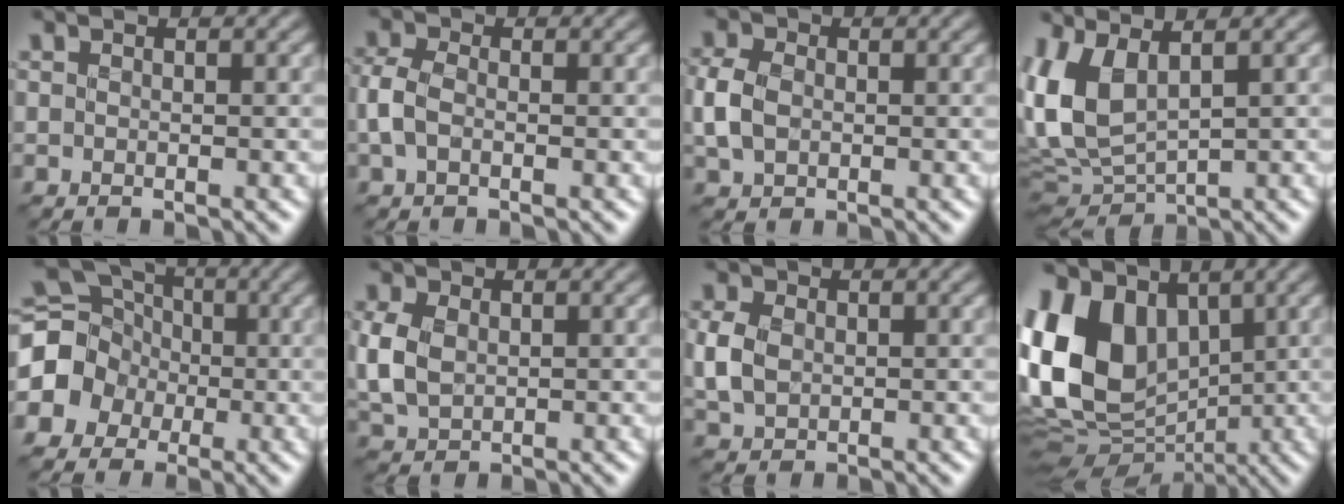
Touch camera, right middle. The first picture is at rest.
{"total": 2.2, "force": [-0.7, 1.3, 1.6], "torque": [-0.036, 0.001, -0.023]}
{"total": 2.9, "force": [-0.7, 2.2, 1.8], "torque": [-0.043, 0.002, -0.022]}
{"total": 7.2, "force": [1.1, 3.8, 6.0], "torque": [-0.148, -0.001, 0.016]}
{"total": 10.1, "force": [-1.6, 9.3, 3.6], "torque": [-0.108, 0.009, -0.058]}
{"total": 3.7, "force": [-0.2, 2.7, 2.5], "torque": [-0.061, 0.000, -0.008]}
{"total": 2.7, "force": [-0.4, 2.2, 1.7], "torque": [-0.040, 0.000, -0.015]}
{"total": 12.0, "force": [1.7, 8.6, 8.3], "torque": [-0.180, 0.013, 0.007]}